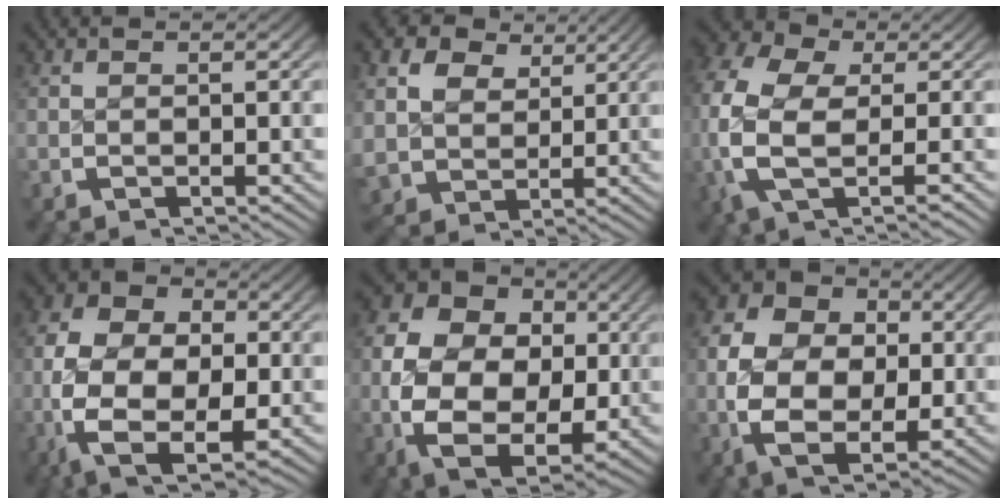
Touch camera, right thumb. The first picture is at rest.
{"total": 6.3, "force": [2.1, 5.2, 2.8], "torque": [-0.073, -0.026, 0.049]}
{"total": 10.3, "force": [-0.1, 7.1, 7.5], "torque": [-0.188, -0.030, 0.003]}
{"total": 14.0, "force": [-2.2, 9.7, 9.8], "torque": [-0.219, -0.053, -0.019]}
{"total": 17.4, "force": [-0.6, 13.1, 11.4], "torque": [-0.245, -0.047, 0.002]}
{"total": 13.9, "force": [-0.1, 10.5, 9.1], "torque": [-0.186, -0.026, 0.002]}